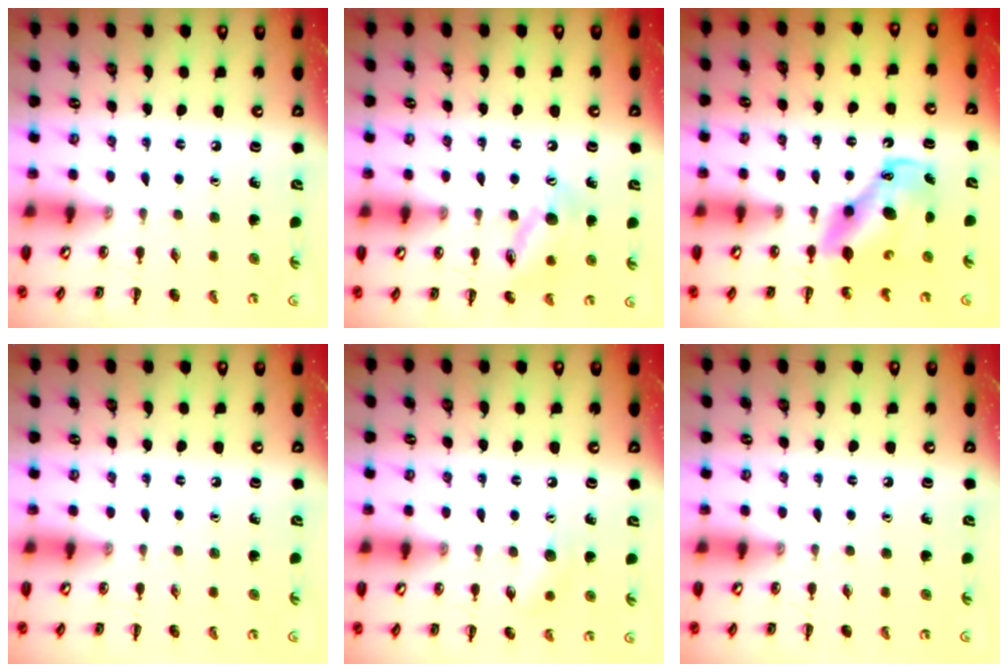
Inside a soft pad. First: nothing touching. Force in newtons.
{"total": 11.8, "press": 11.7, "slide": 1.7}
{"total": 8.4, "press": 8.2, "slide": 2.1}
{"total": 0.0}
{"total": 7.2, "press": 7.1, "slide": 1.0}
{"total": 0.0}